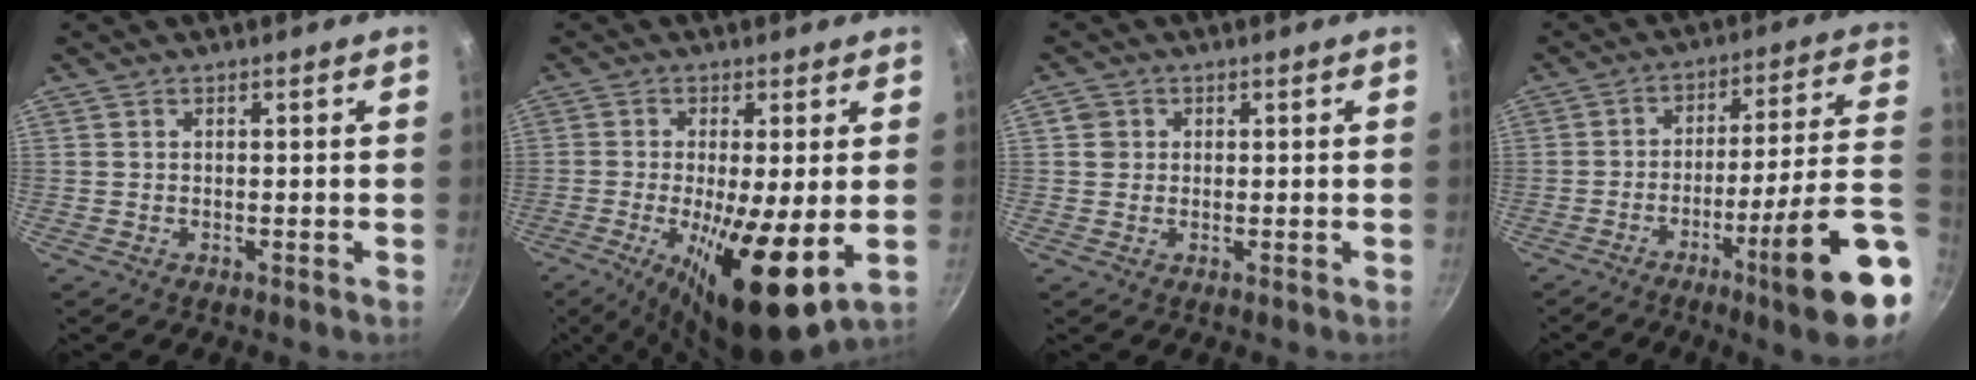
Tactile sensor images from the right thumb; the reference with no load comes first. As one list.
[{"total": 14.6, "force": [-2.5, 3.8, 13.9], "torque": [-0.238, -0.021, -0.034]}, {"total": 2.3, "force": [0.4, 2.1, 0.6], "torque": [0.000, 0.007, 0.004]}, {"total": 19.6, "force": [-7.3, 1.8, 18.0], "torque": [-0.236, 0.028, -0.108]}]